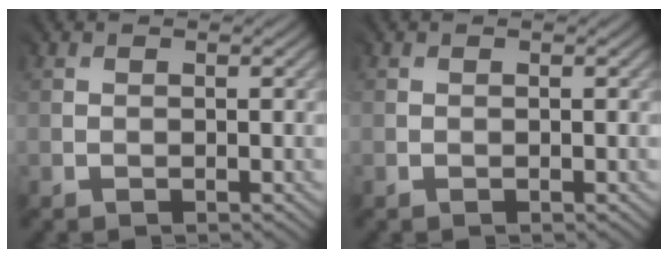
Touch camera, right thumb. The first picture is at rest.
{"total": 0.0}